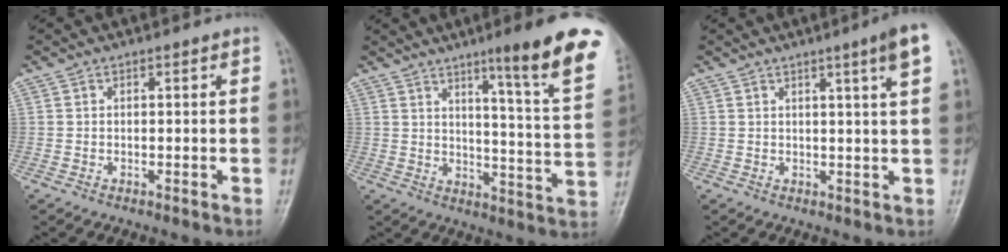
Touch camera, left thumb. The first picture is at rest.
{"total": 17.7, "force": [10.4, 0.9, 14.2], "torque": [-0.170, -0.062, 0.137]}
{"total": 5.5, "force": [2.7, -0.6, 4.8], "torque": [-0.068, -0.013, 0.038]}